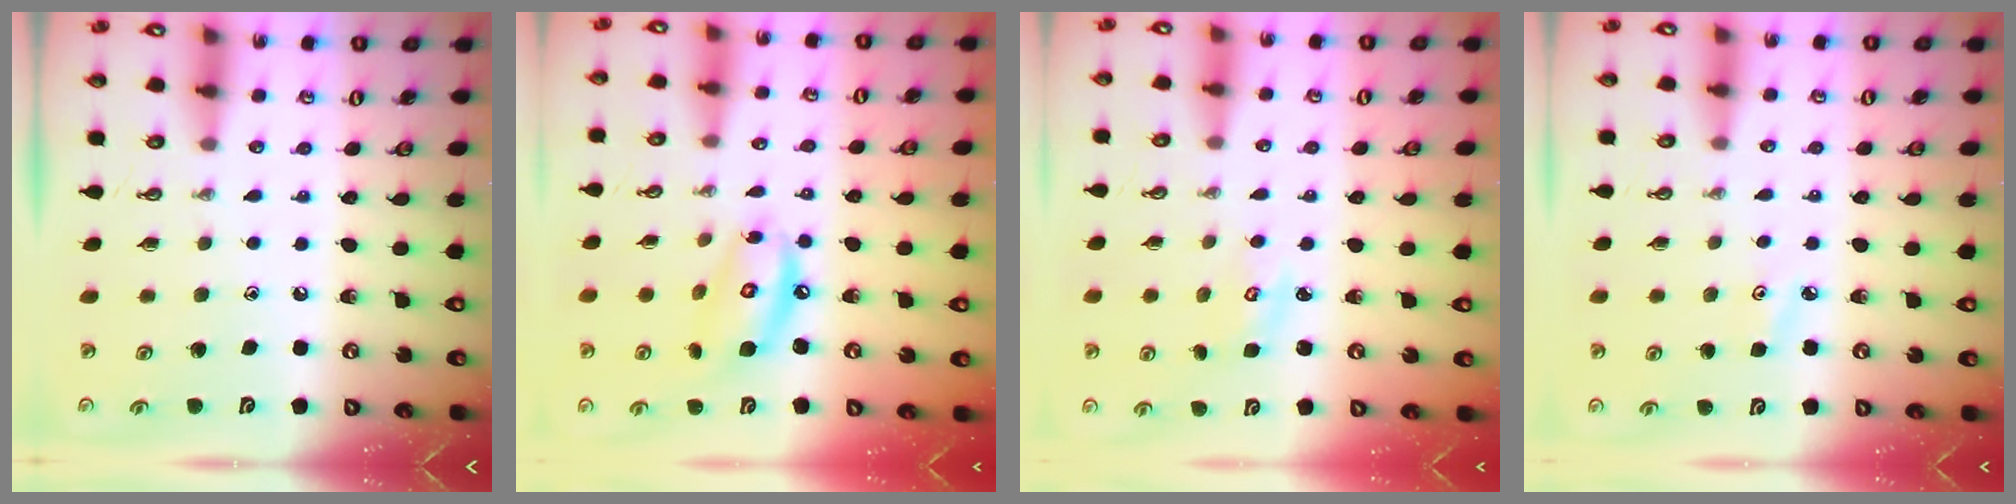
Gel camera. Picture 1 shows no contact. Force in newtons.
{"total": 11.2, "press": 11.2, "slide": 1.0}
{"total": 2.7, "press": 2.7, "slide": 0.3}
{"total": 3.4, "press": 3.3, "slide": 0.4}